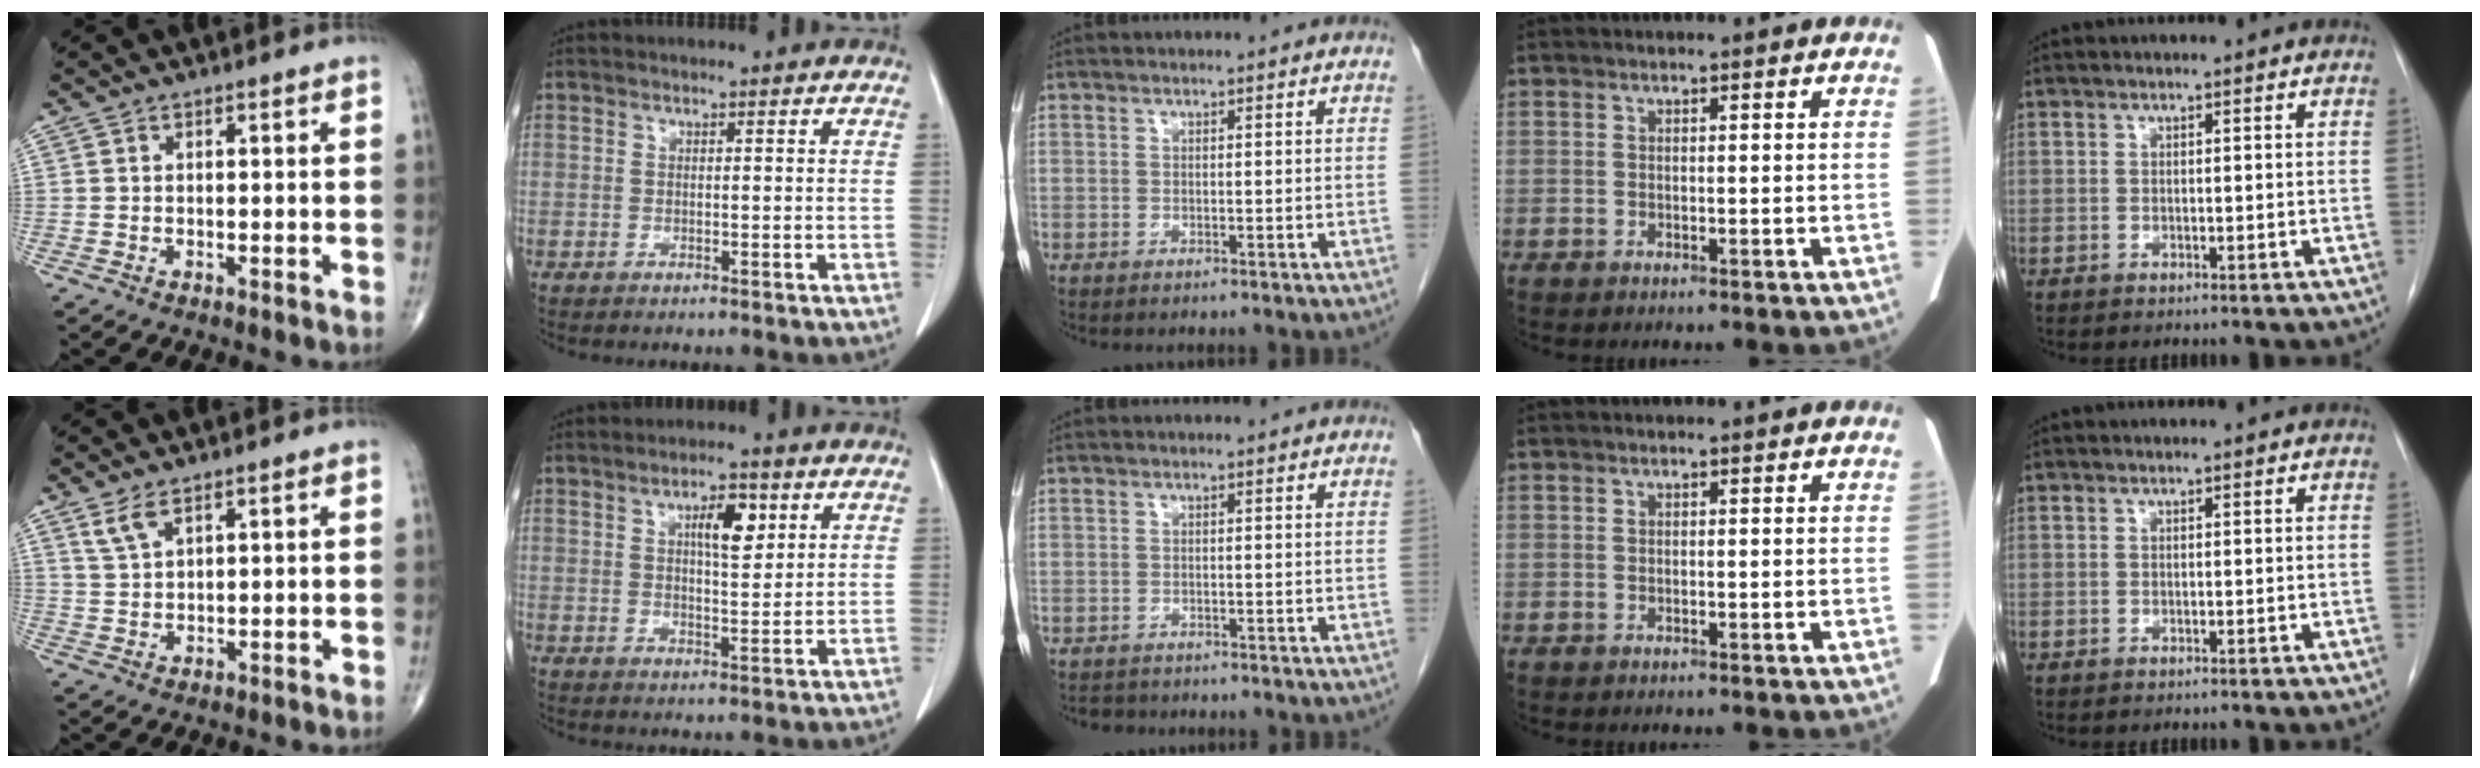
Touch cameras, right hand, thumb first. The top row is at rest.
{"thumb": {"total": 3.5, "force": [2.4, 1.2, 2.2], "torque": [-0.048, -0.005, 0.055]}, "index": {"total": 5.5, "force": [2.3, 1.8, 4.7], "torque": [-0.079, 0.003, 0.038]}, "middle": {"total": 1.8, "force": [-1.6, 0.8, 0.1], "torque": [-0.009, -0.004, -0.025]}}